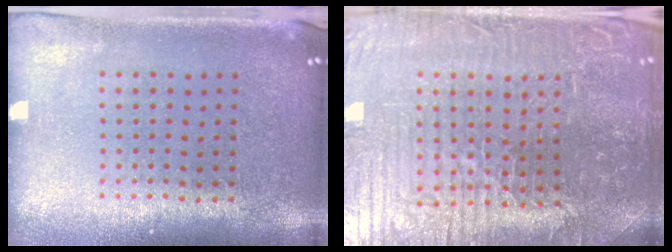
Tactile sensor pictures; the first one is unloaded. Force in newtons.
{"total": 5.7, "press": 5.4, "slide": 1.6}